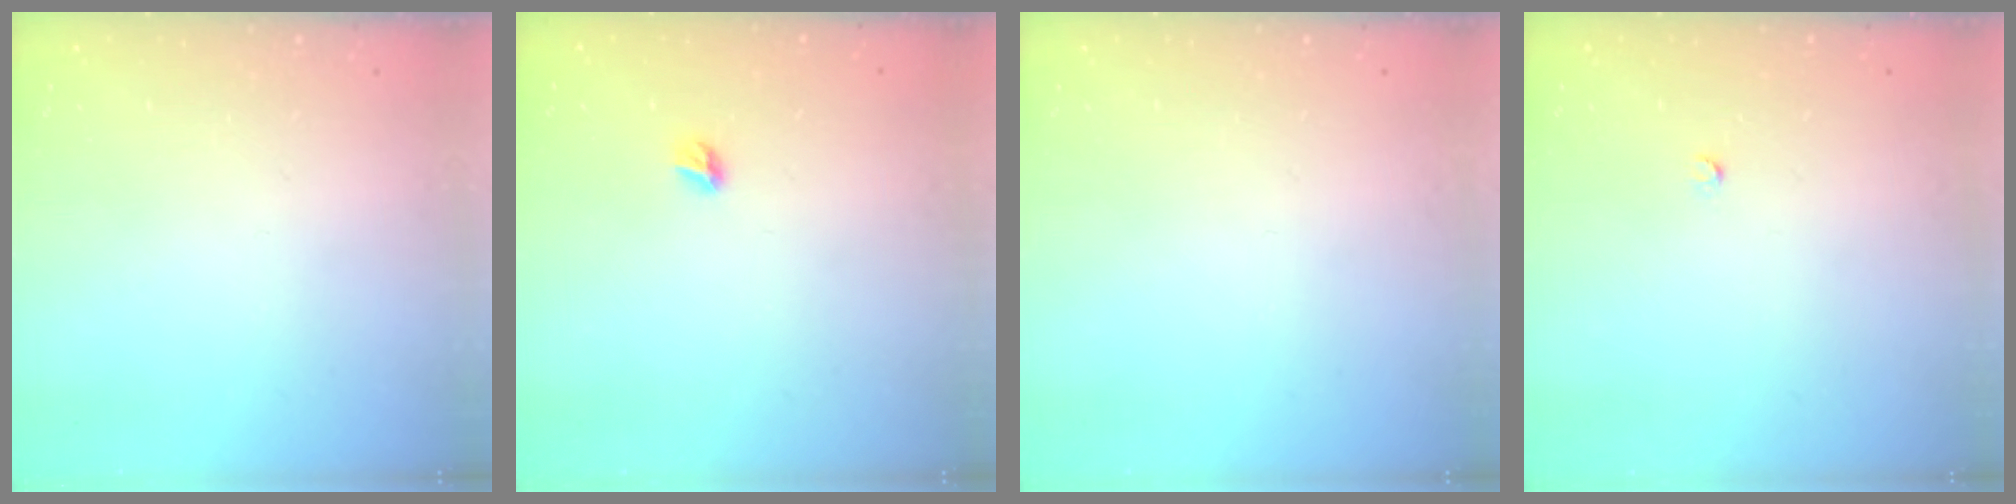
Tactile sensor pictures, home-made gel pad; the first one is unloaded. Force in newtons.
{"total": 5.1, "press": 5.1, "slide": 0.5}
{"total": 0.0}
{"total": 2.2, "press": 2.2, "slide": 0.3}